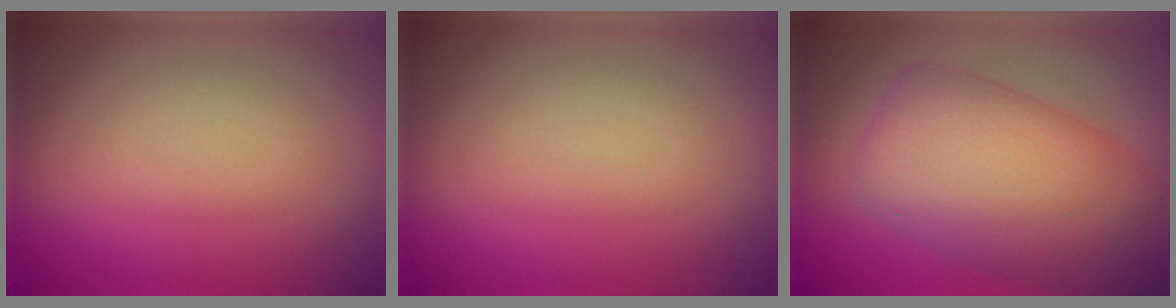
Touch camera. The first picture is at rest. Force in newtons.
{"total": 0.0}
{"total": 9.8, "press": 9.8, "slide": 0.2}